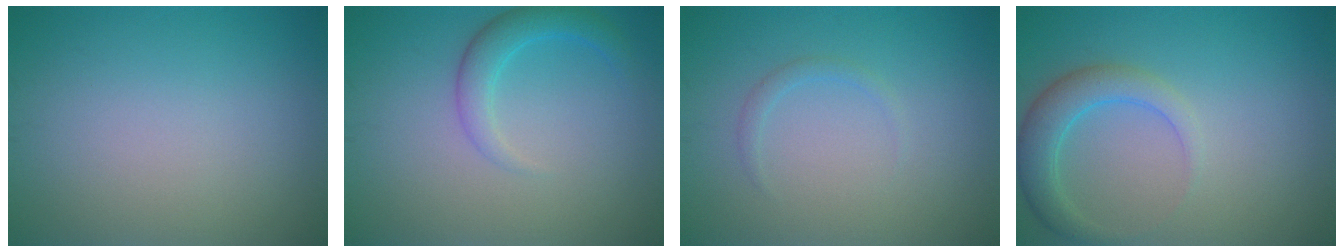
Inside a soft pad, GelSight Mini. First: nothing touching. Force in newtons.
{"total": 2.7, "press": 2.7, "slide": 0.1}
{"total": 0.9, "press": 0.9, "slide": 0.1}
{"total": 3.4, "press": 3.4, "slide": 0.3}